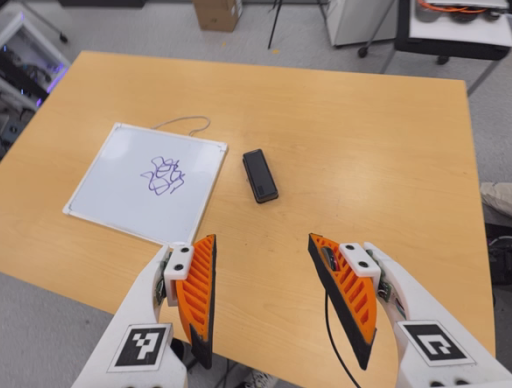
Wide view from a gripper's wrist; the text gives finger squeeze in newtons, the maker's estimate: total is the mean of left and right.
{"total": 0.0}